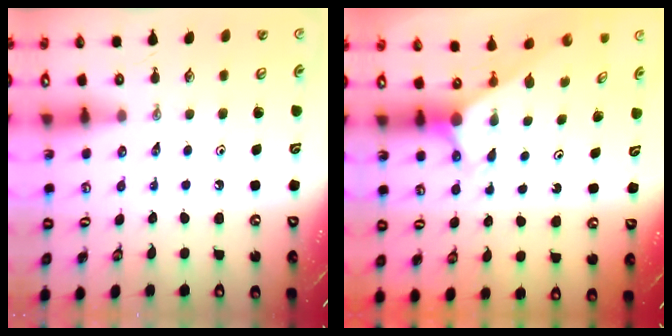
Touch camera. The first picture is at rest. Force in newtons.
{"total": 2.9, "press": 2.9, "slide": 0.0}